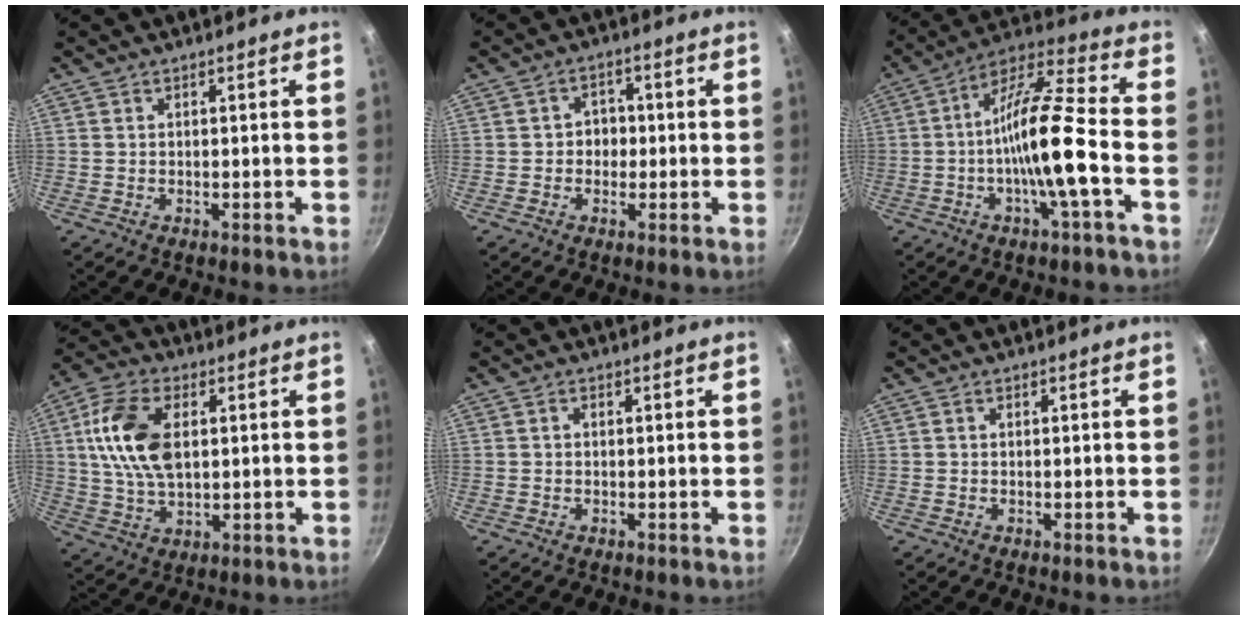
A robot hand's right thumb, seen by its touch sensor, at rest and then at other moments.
{"total": 4.0, "force": [-0.4, 3.5, 1.9], "torque": [0.003, 0.009, -0.010]}
{"total": 15.4, "force": [-3.7, 2.5, 14.7], "torque": [-0.252, 0.038, -0.076]}
{"total": 14.2, "force": [2.7, 8.4, 11.1], "torque": [-0.198, 0.003, 0.045]}
{"total": 0.8, "force": [0.0, 0.7, 0.5], "torque": [-0.009, 0.005, 0.001]}
{"total": 0.5, "force": [0.1, 0.4, 0.3], "torque": [-0.005, 0.004, 0.002]}